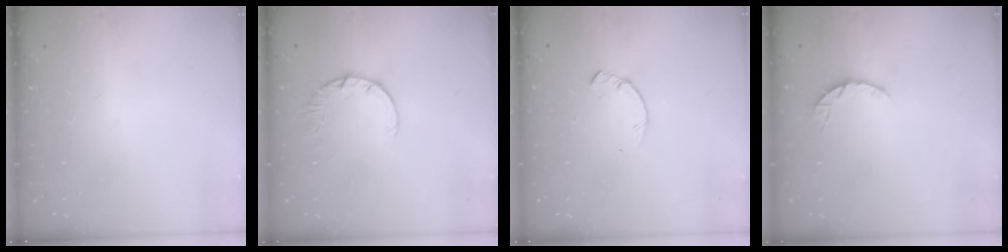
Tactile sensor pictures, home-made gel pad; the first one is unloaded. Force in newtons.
{"total": 2.4, "press": 2.4, "slide": 0.2}
{"total": 1.4, "press": 1.4, "slide": 0.2}
{"total": 3.6, "press": 3.5, "slide": 0.4}